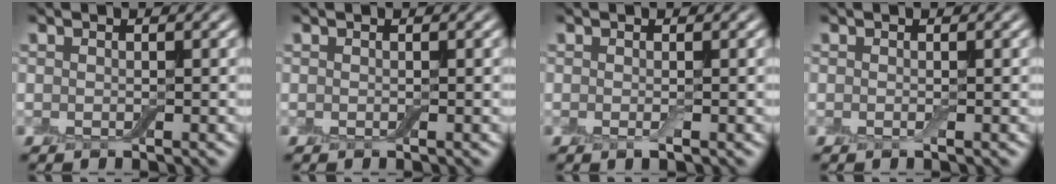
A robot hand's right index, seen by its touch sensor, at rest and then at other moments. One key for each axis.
{"total": 0.0}
{"total": 0.7, "fx": -0.1, "fy": 0.0, "fz": 0.7, "tx": -0.014, "ty": -0.005, "tz": -0.003}
{"total": 0.0}